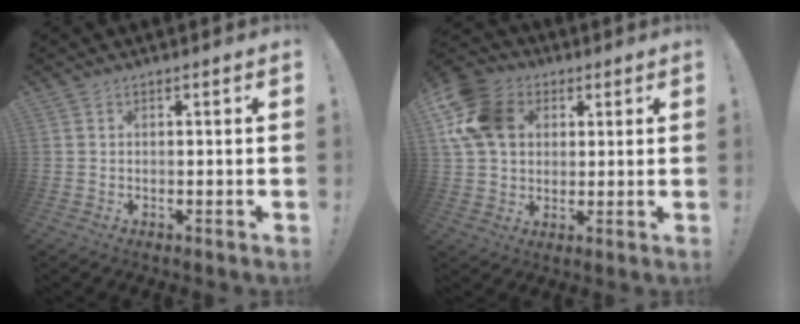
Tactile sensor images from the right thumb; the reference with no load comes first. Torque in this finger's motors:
{"motor_torque": [1.26, 2.90, 0.68, -0.28, 0.10]}